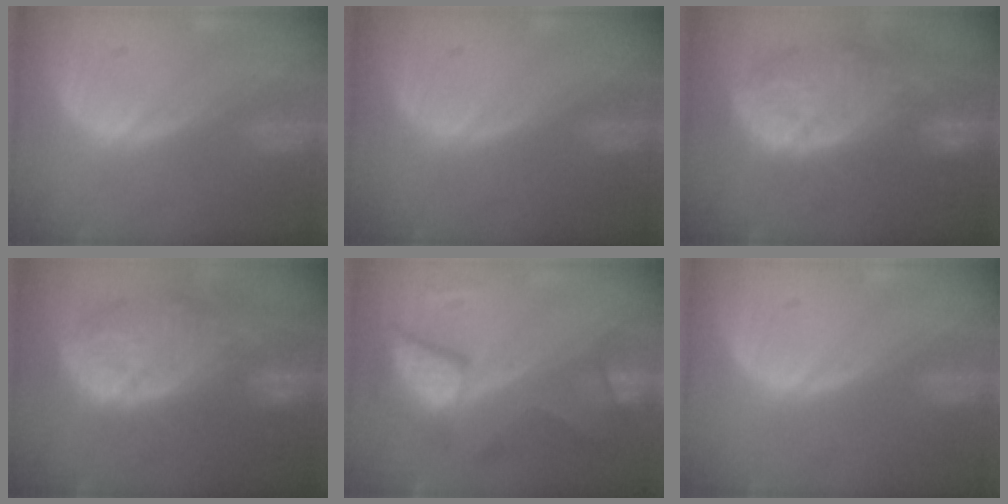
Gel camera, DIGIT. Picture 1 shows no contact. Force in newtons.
{"total": 0.0}
{"total": 12.6, "press": 11.1, "slide": 5.9}
{"total": 12.6, "press": 11.1, "slide": 5.9}
{"total": 8.6, "press": 8.6, "slide": 0.4}
{"total": 0.0}